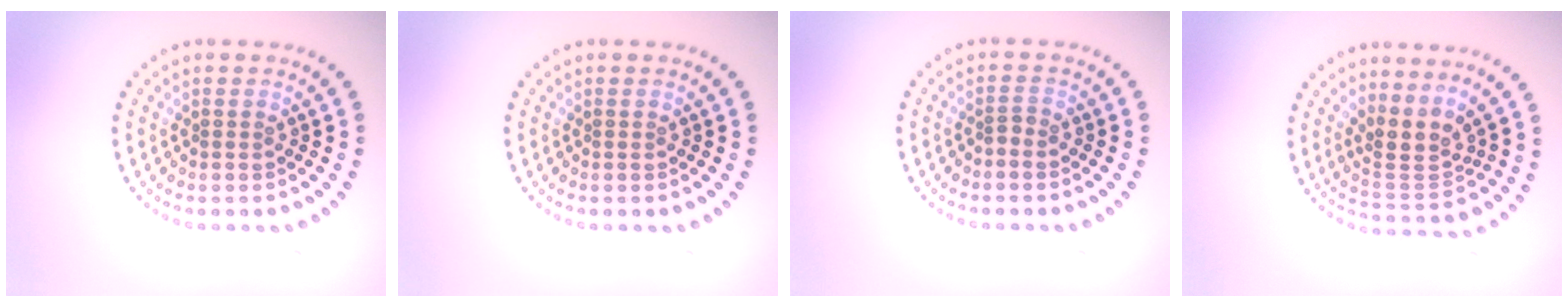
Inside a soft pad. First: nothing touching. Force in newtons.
{"total": 0.0}
{"total": 0.6, "press": 0.4, "slide": 0.5}
{"total": 3.0, "press": 2.1, "slide": 2.1}